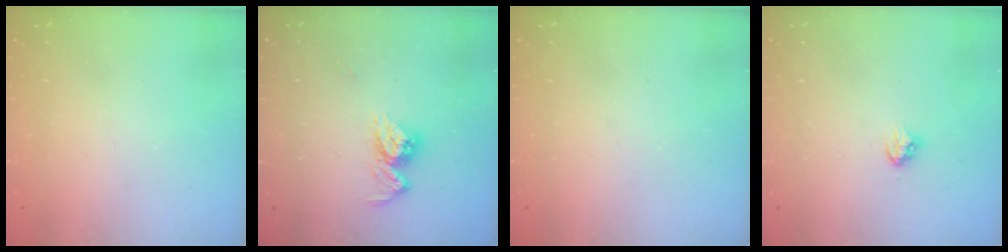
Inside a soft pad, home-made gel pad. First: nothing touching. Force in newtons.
{"total": 10.0, "press": 10.0, "slide": 0.8}
{"total": 0.0}
{"total": 3.7, "press": 3.6, "slide": 0.5}